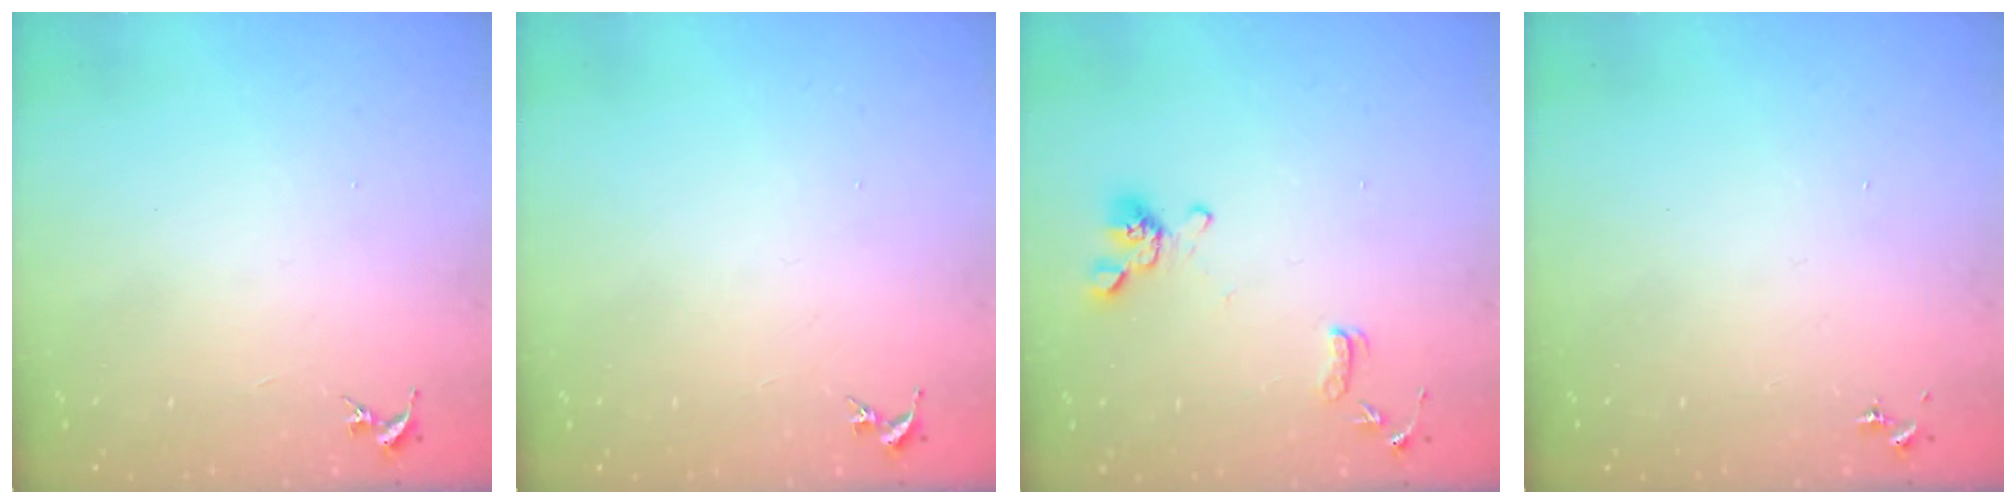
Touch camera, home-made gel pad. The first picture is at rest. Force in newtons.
{"total": 0.0}
{"total": 11.5, "press": 11.3, "slide": 1.8}
{"total": 0.0}